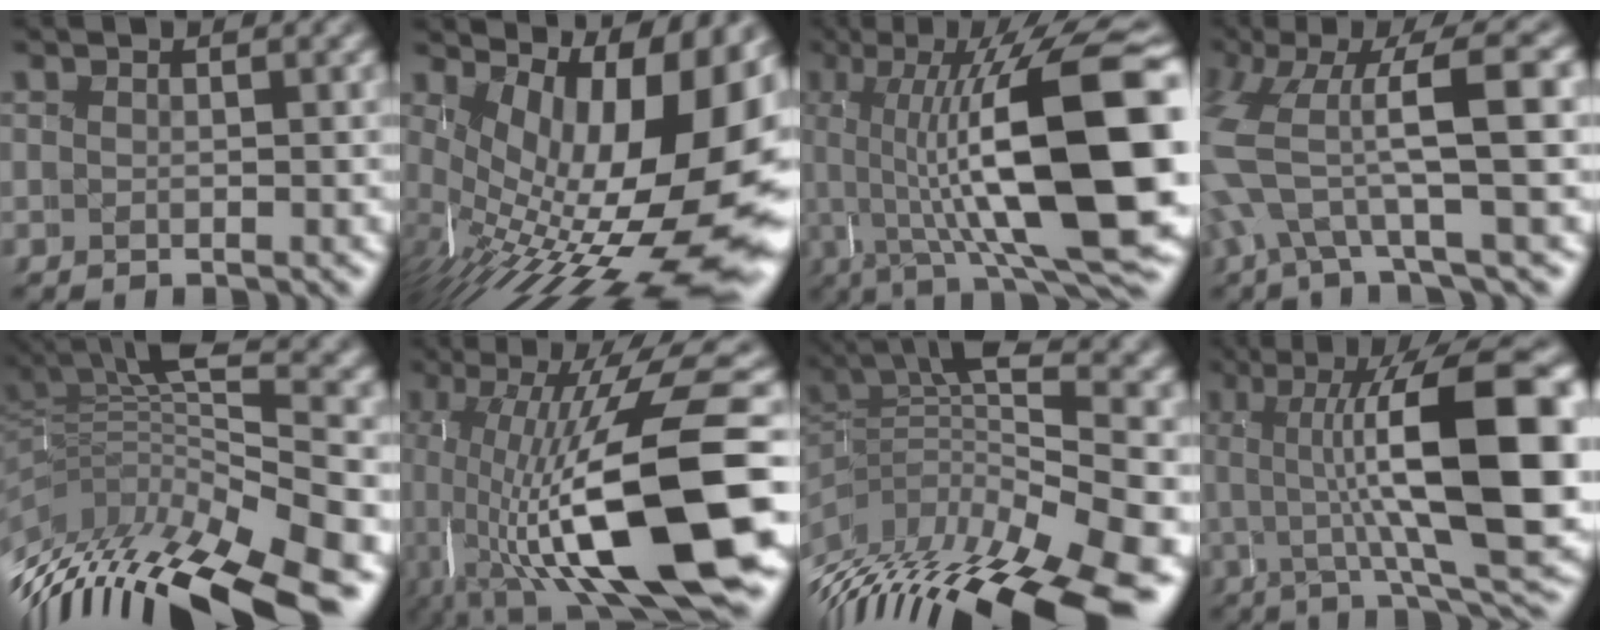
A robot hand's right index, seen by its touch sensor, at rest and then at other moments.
{"total": 16.6, "force": [-1.1, 8.3, 14.4], "torque": [-0.206, -0.035, 0.007]}
{"total": 17.2, "force": [1.8, 5.9, 16.1], "torque": [-0.220, 0.021, 0.022]}
{"total": 7.2, "force": [0.8, 3.6, 6.2], "torque": [-0.139, -0.006, 0.007]}
{"total": 12.5, "force": [-3.9, 7.3, 9.4], "torque": [-0.169, -0.009, -0.056]}
{"total": 14.1, "force": [-2.3, 4.6, 13.1], "torque": [-0.215, -0.021, -0.020]}
{"total": 12.8, "force": [-3.1, 6.6, 10.5], "torque": [-0.171, -0.014, -0.036]}
{"total": 15.7, "force": [3.1, 4.3, 14.8], "torque": [-0.202, 0.021, 0.045]}